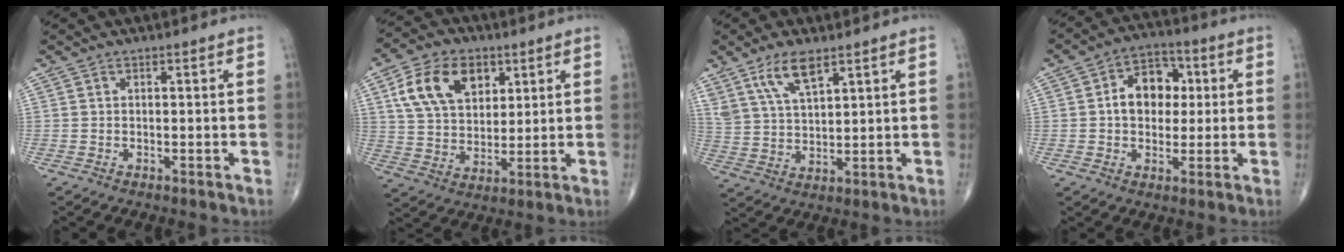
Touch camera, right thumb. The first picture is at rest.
{"total": 14.0, "force": [5.6, 9.3, 8.9], "torque": [-0.138, -0.011, 0.107]}
{"total": 8.0, "force": [5.1, 2.8, 5.5], "torque": [-0.103, -0.021, 0.106]}
{"total": 9.9, "force": [1.1, 7.4, 6.6], "torque": [-0.066, 0.019, 0.011]}